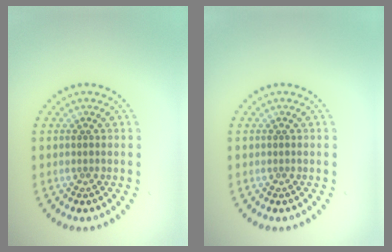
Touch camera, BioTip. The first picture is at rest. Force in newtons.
{"total": 0.0}